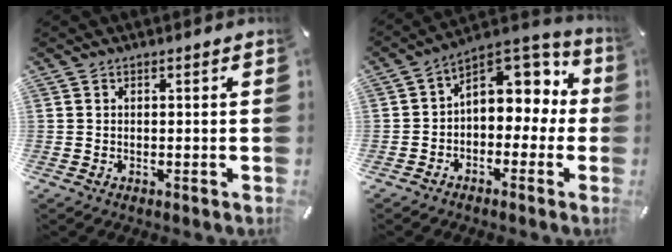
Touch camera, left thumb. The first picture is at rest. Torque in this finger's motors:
{"motor_torque": [0.94, 1.65, 0.56, 0.41, 0.10]}